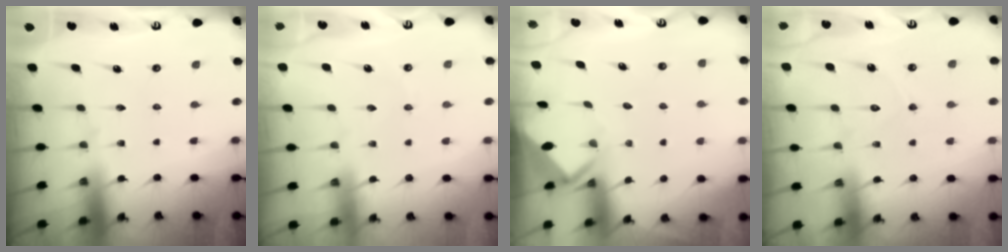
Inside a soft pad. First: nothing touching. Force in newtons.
{"total": 1.3, "press": 1.3, "slide": 0.2}
{"total": 3.9, "press": 3.9, "slide": 0.3}
{"total": 6.8, "press": 6.8, "slide": 0.6}